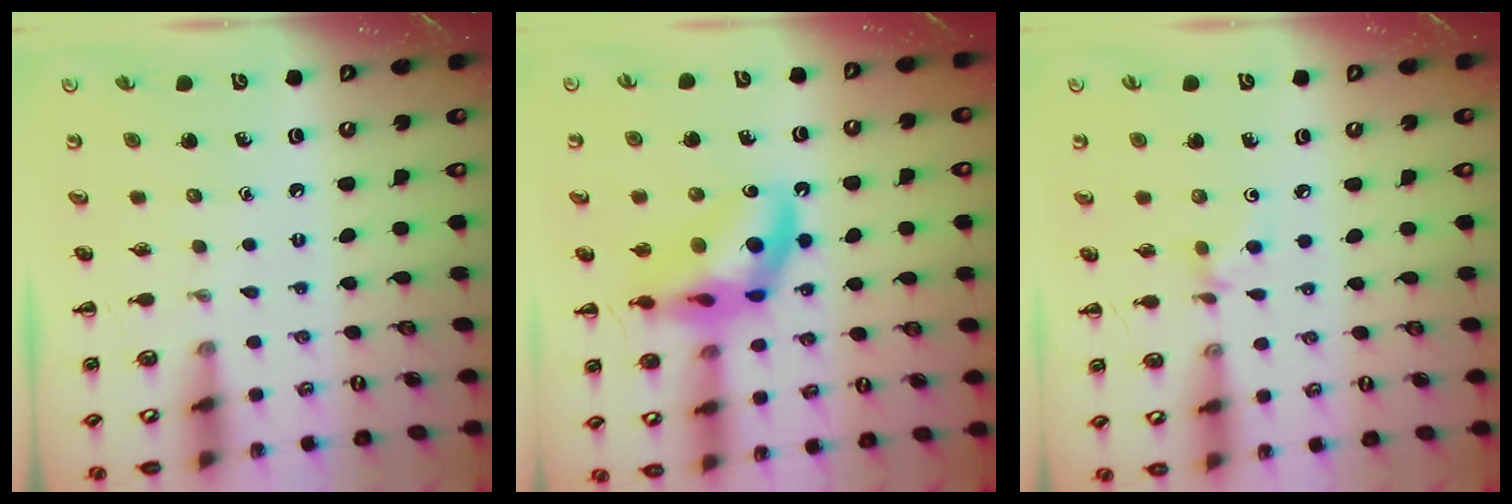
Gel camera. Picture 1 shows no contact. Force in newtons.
{"total": 14.0, "press": 13.5, "slide": 3.6}
{"total": 3.6, "press": 3.4, "slide": 1.2}